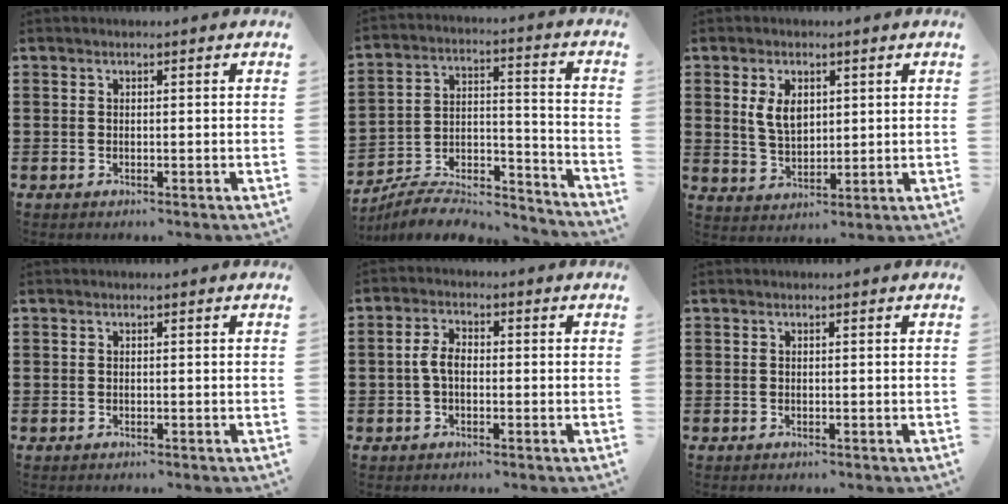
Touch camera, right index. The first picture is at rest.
{"total": 7.4, "force": [-6.8, 2.2, 2.0], "torque": [-0.035, 0.011, -0.132]}
{"total": 5.0, "force": [1.5, 3.1, 3.7], "torque": [-0.072, 0.008, 0.025]}
{"total": 0.0}
{"total": 3.6, "force": [-0.4, 2.0, 3.0], "torque": [-0.071, 0.001, -0.013]}
{"total": 0.0}